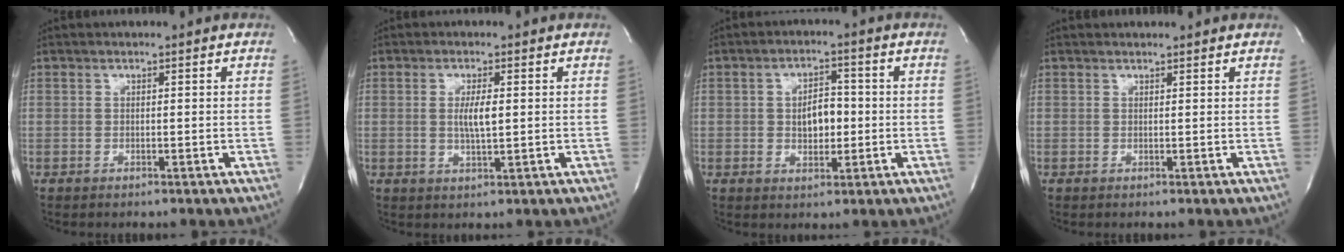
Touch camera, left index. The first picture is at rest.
{"total": 3.2, "force": [0.3, 0.5, 3.2], "torque": [-0.062, -0.005, 0.006]}
{"total": 4.9, "force": [-0.3, 2.8, 4.0], "torque": [-0.065, 0.005, -0.002]}
{"total": 1.8, "force": [1.8, 0.3, 0.1], "torque": [-0.011, 0.013, 0.023]}